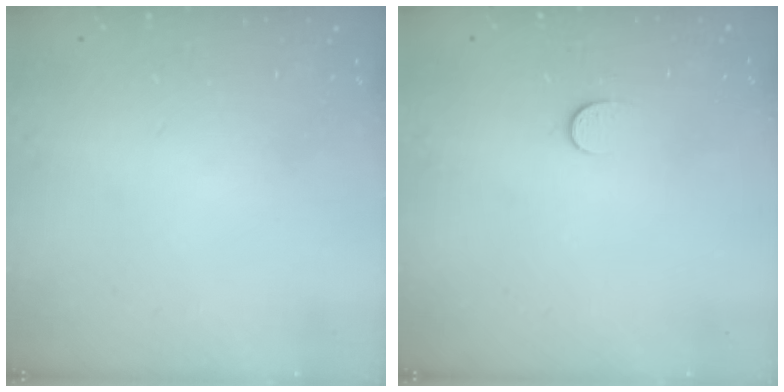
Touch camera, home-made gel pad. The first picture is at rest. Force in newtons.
{"total": 4.4, "press": 4.3, "slide": 0.7}